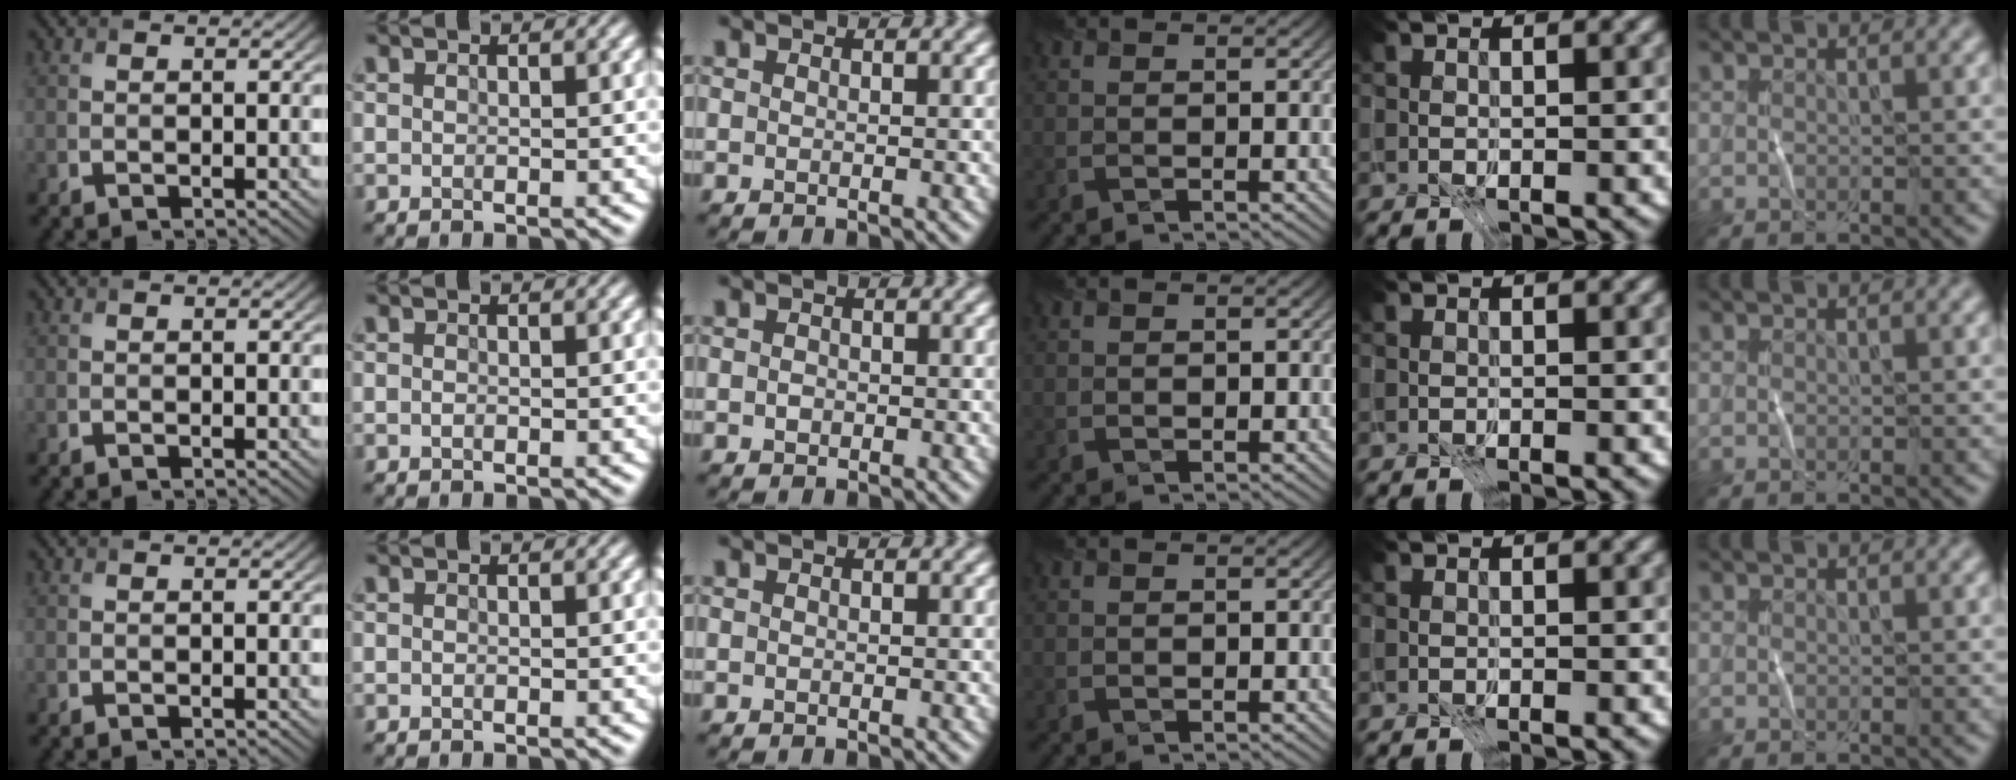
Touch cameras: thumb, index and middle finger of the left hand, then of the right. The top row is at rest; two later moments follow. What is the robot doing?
{"motion": "fold", "object": "coffee filter"}